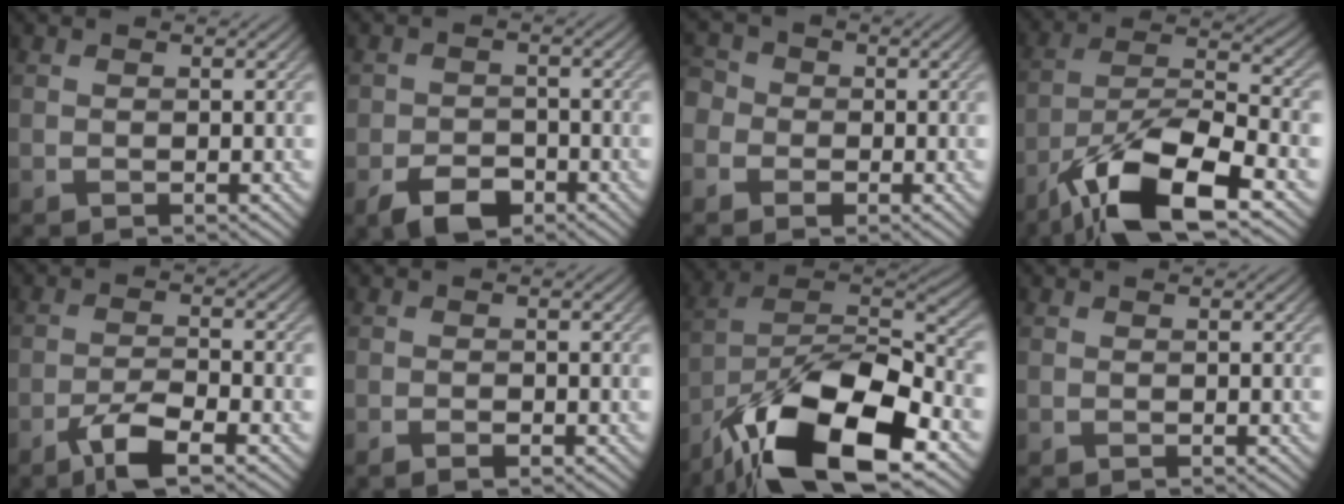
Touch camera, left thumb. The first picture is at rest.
{"total": 4.4, "force": [-2.7, 2.7, 2.1], "torque": [-0.038, -0.007, -0.055]}
{"total": 4.4, "force": [-1.3, 4.0, 1.3], "torque": [-0.036, 0.003, -0.046]}
{"total": 14.0, "force": [-8.3, 4.3, 10.4], "torque": [-0.194, -0.003, -0.161]}
{"total": 5.2, "force": [-3.3, 1.1, 3.9], "torque": [-0.078, 0.003, -0.065]}
{"total": 1.1, "force": [-0.7, 0.4, 0.7], "torque": [-0.012, -0.001, -0.011]}
{"total": 17.9, "force": [-10.6, 6.9, 12.6], "torque": [-0.232, -0.018, -0.204]}
{"total": 0.0}